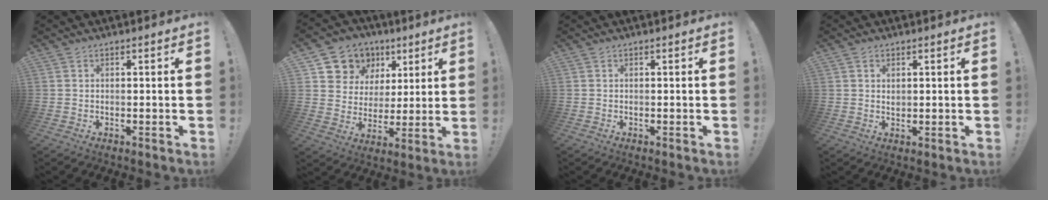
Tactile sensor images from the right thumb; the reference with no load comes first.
{"total": 11.5, "force": [5.7, 9.7, 2.5], "torque": [-0.034, -0.040, 0.121]}
{"total": 0.0}
{"total": 1.4, "force": [0.8, 1.1, 0.4], "torque": [0.008, -0.006, 0.012]}